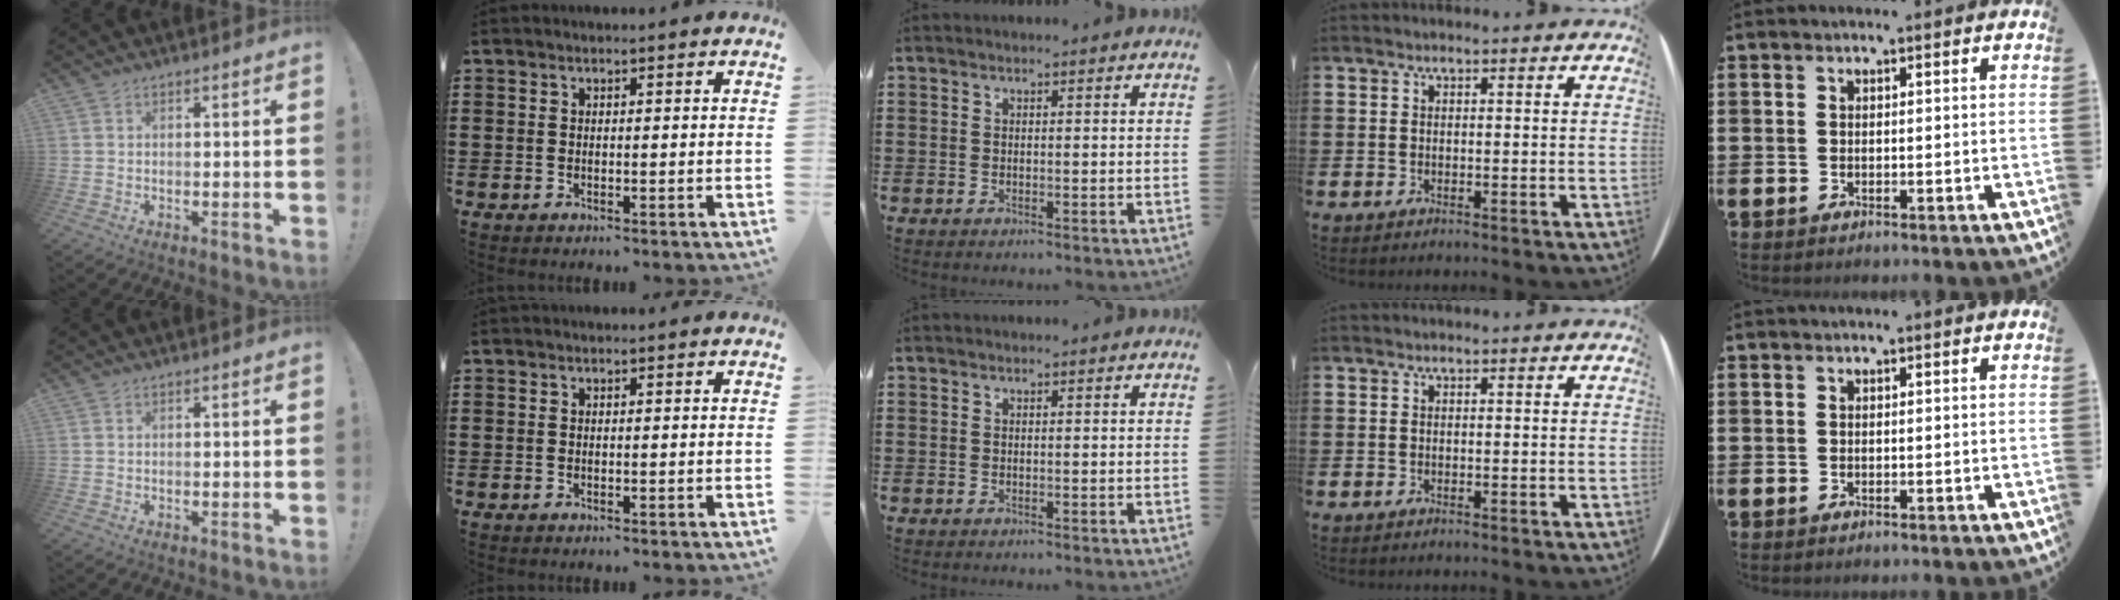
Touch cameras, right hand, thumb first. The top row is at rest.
{}